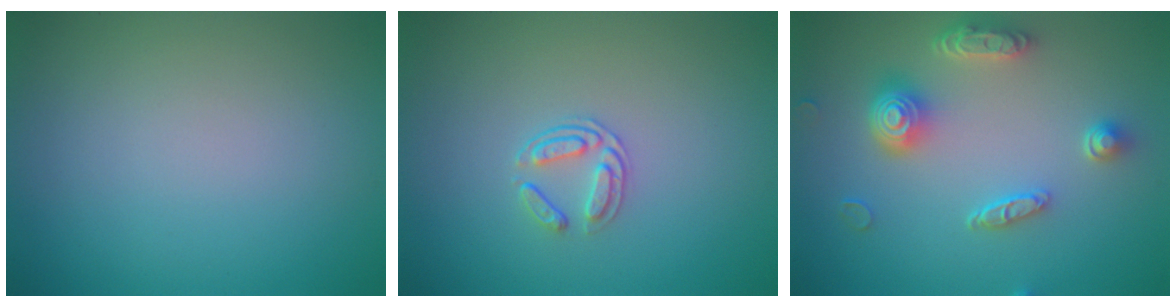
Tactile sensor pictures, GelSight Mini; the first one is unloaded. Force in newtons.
{"total": 1.7, "press": 1.3, "slide": 1.1}
{"total": 4.7, "press": 3.7, "slide": 2.8}